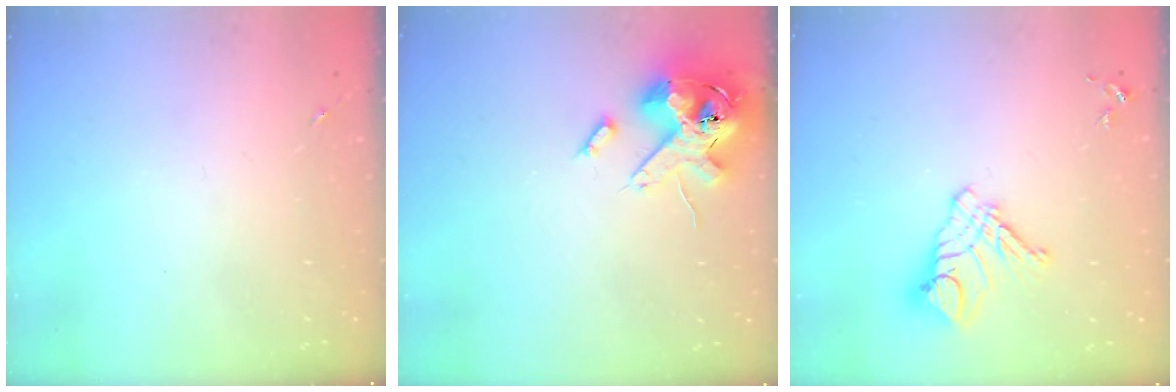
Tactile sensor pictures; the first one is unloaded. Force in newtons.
{"total": 15.4, "press": 15.1, "slide": 2.9}
{"total": 11.6, "press": 11.5, "slide": 1.1}